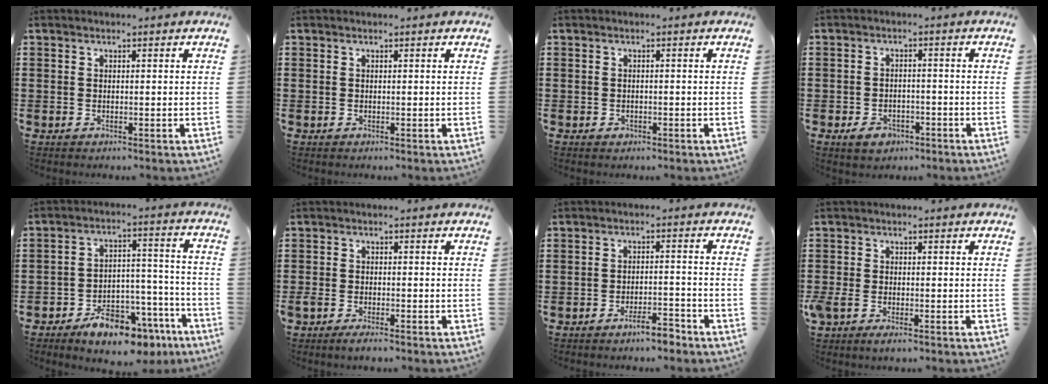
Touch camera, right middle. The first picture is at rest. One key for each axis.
{"total": 0.0}
{"total": 0.6, "fx": -0.4, "fy": 0.4, "fz": 0.2, "tx": -0.005, "ty": 0.001, "tz": -0.008}
{"total": 2.9, "fx": -2.1, "fy": 1.7, "fz": 1.1, "tx": -0.023, "ty": 0.005, "tz": -0.043}
{"total": 8.5, "fx": -6.9, "fy": 3.5, "fz": 3.6, "tx": -0.053, "ty": 0.036, "tz": -0.125}
{"total": 1.9, "fx": -1.5, "fy": 0.4, "fz": 1.2, "tx": -0.029, "ty": 0.000, "tz": -0.031}
{"total": 4.1, "fx": -3.5, "fy": 0.6, "fz": 2.1, "tx": -0.039, "ty": 0.003, "tz": -0.068}
{"total": 2.2, "fx": -1.2, "fy": 0.8, "fz": 1.6, "tx": -0.050, "ty": -0.007, "tz": -0.028}